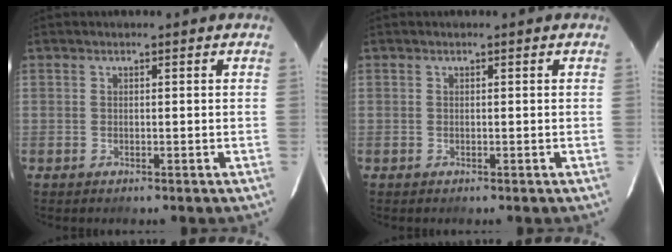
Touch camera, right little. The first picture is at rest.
{"total": 0.0}